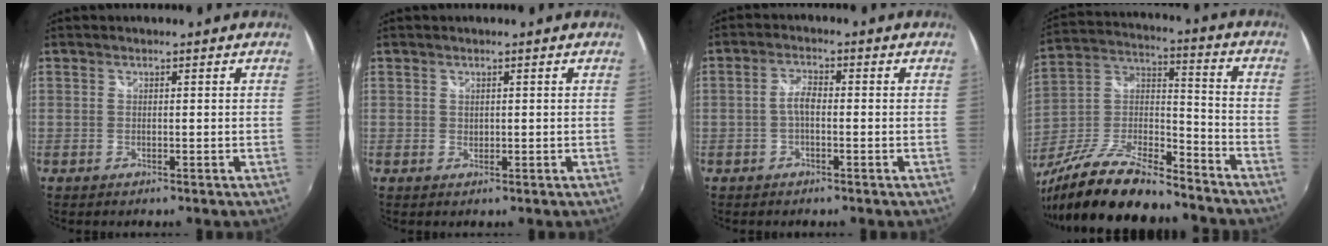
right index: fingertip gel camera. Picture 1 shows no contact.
{"total": 0.6, "force": [0.3, 0.5, 0.1], "torque": [0.000, 0.002, 0.005]}
{"total": 2.8, "force": [-0.8, 1.2, 2.5], "torque": [-0.054, 0.010, -0.016]}
{"total": 21.6, "force": [-16.5, 6.1, 12.5], "torque": [-0.257, -0.012, -0.285]}